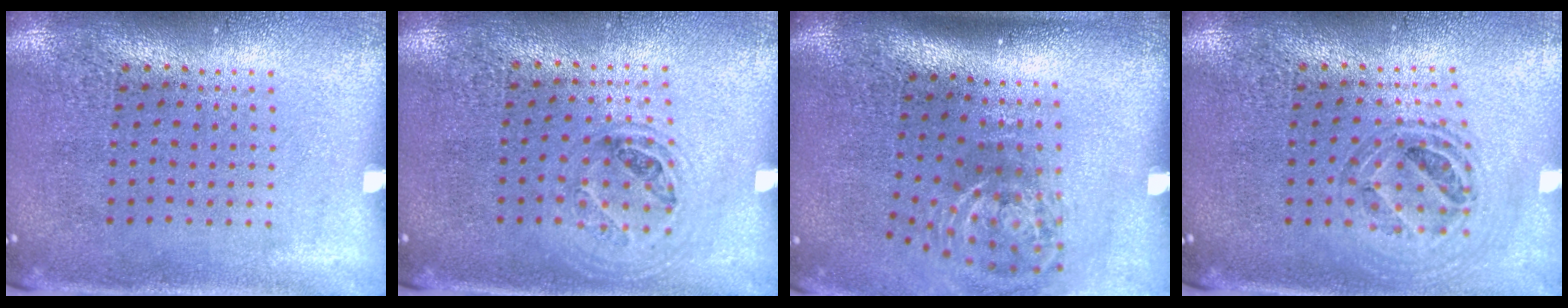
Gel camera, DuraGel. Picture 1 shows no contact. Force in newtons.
{"total": 1.0, "press": 0.9, "slide": 0.3}
{"total": 2.1, "press": 1.3, "slide": 1.7}
{"total": 0.9, "press": 0.9, "slide": 0.1}